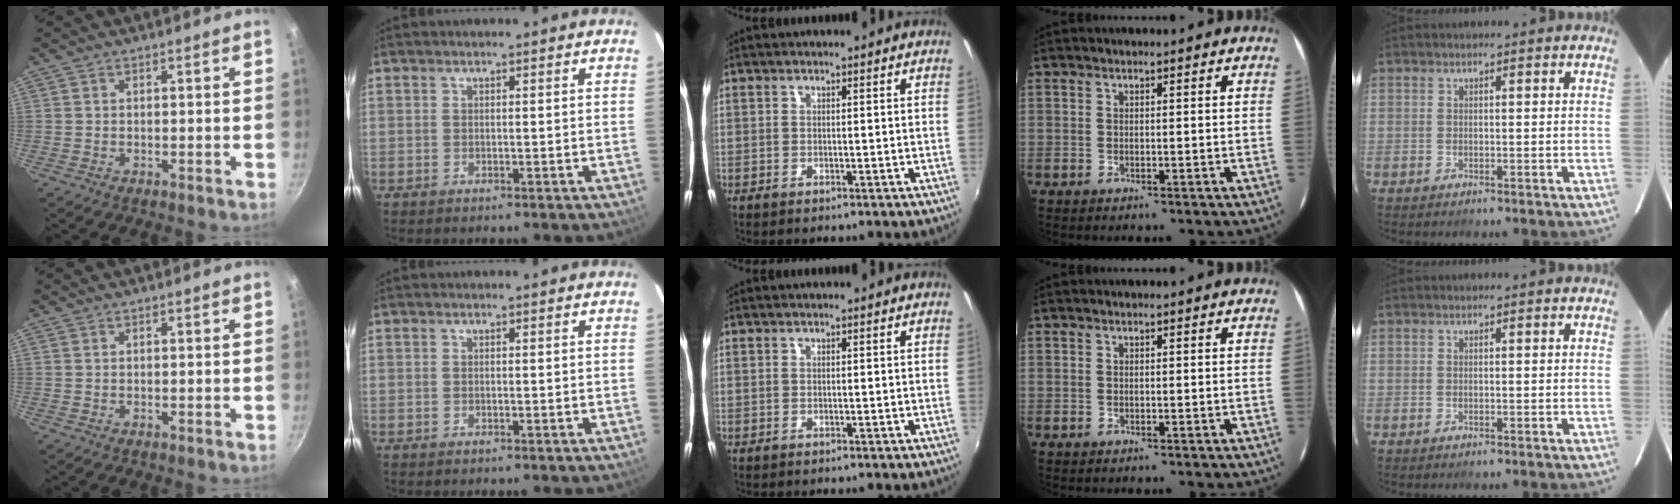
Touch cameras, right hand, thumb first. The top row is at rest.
{}